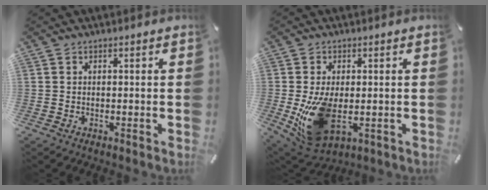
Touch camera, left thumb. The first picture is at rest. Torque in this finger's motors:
{"motor_torque": [0.82, 0.85, 0.85, 0.34, 0.21]}